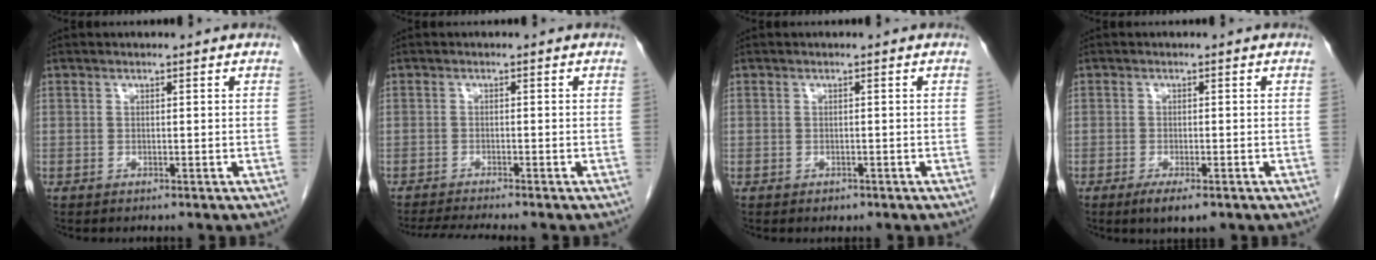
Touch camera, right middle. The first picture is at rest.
{"total": 4.7, "force": [-4.2, -0.8, 1.9], "torque": [-0.031, -0.017, -0.072]}
{"total": 0.8, "force": [-0.5, 0.5, 0.2], "torque": [-0.007, 0.001, -0.005]}
{"total": 3.7, "force": [-2.3, 1.0, 2.8], "torque": [-0.045, -0.006, -0.034]}